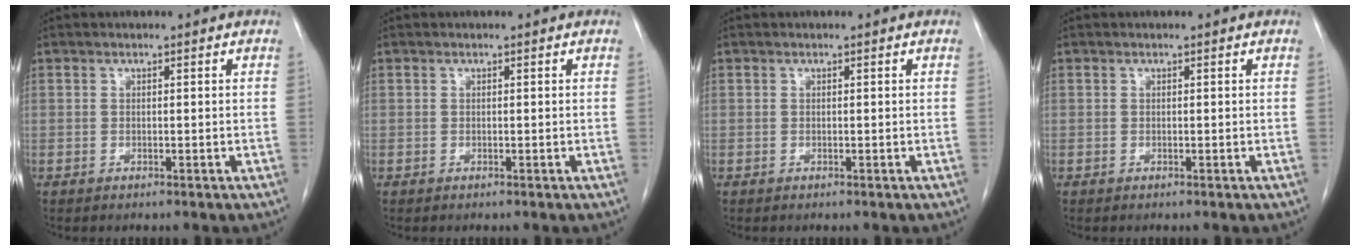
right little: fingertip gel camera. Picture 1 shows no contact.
{"total": 0.0}
{"total": 0.0}
{"total": 0.0}